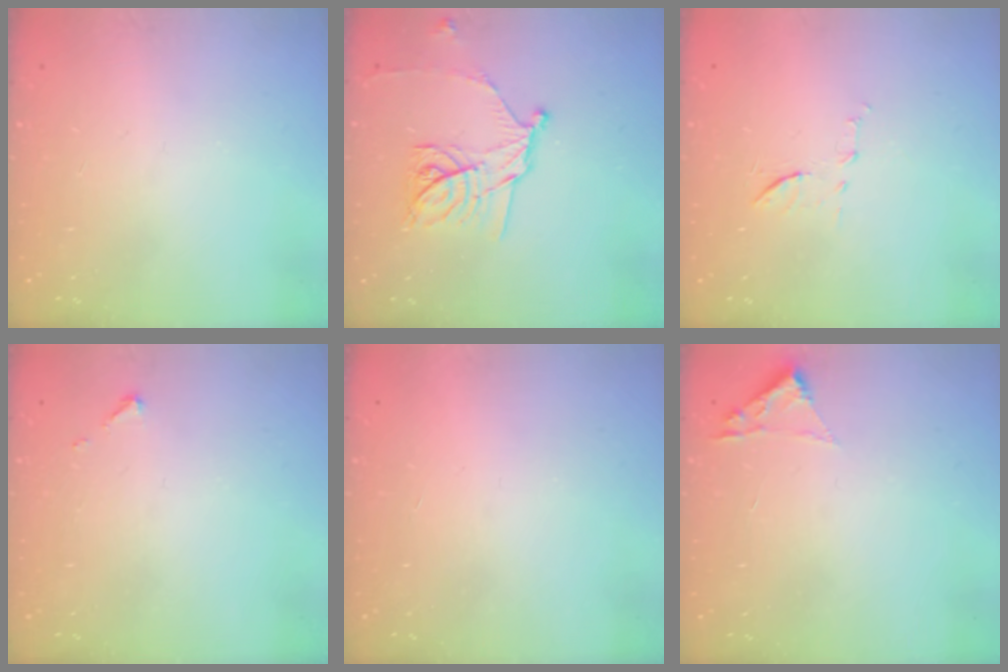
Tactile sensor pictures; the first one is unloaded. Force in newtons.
{"total": 13.5, "press": 13.5, "slide": 0.1}
{"total": 6.1, "press": 5.9, "slide": 1.5}
{"total": 2.6, "press": 2.6, "slide": 0.3}
{"total": 1.7, "press": 1.7, "slide": 0.1}
{"total": 1.8, "press": 1.8, "slide": 0.2}